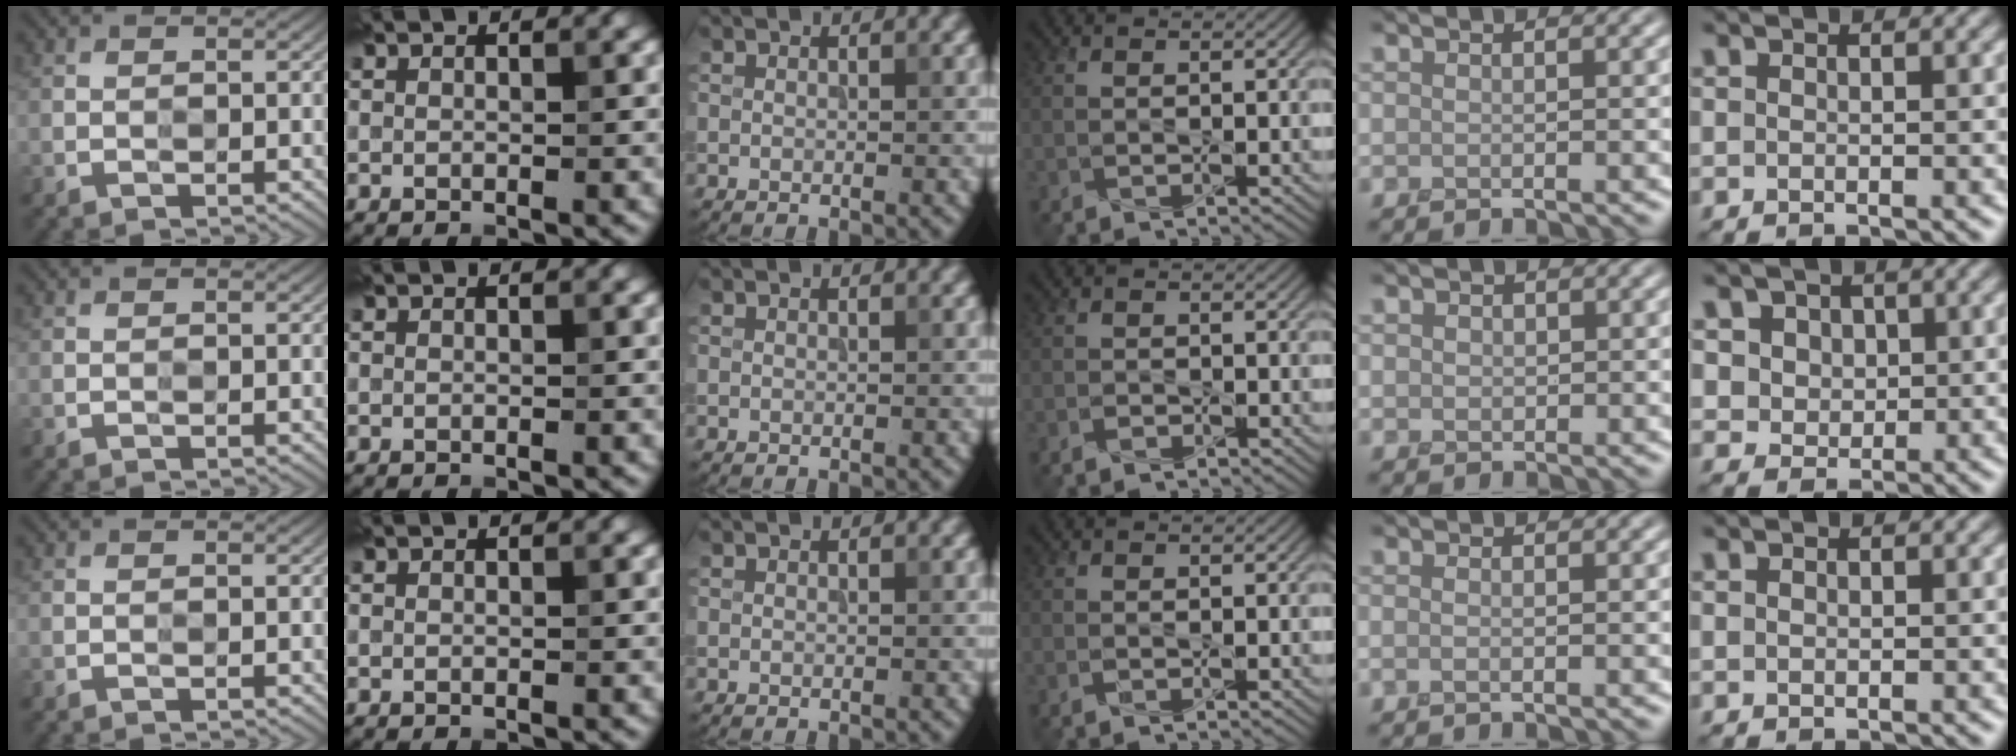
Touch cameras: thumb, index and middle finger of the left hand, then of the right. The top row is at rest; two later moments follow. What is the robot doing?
{"motion": "press", "object": "memory foam"}